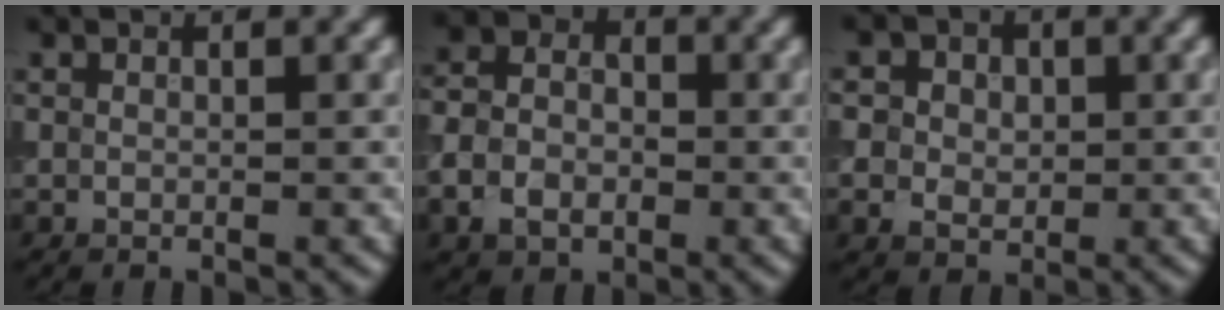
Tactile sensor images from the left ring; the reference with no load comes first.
{"total": 4.9, "force": [-1.7, 3.7, 2.6], "torque": [-0.052, -0.004, -0.041]}
{"total": 6.6, "force": [1.5, 5.6, 3.2], "torque": [-0.056, 0.029, -0.004]}